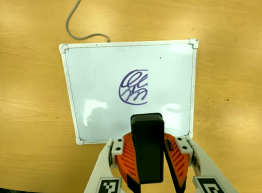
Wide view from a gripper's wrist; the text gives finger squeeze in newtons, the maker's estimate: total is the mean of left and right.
{"total": 10.4, "left": 10.9, "right": 10.0}